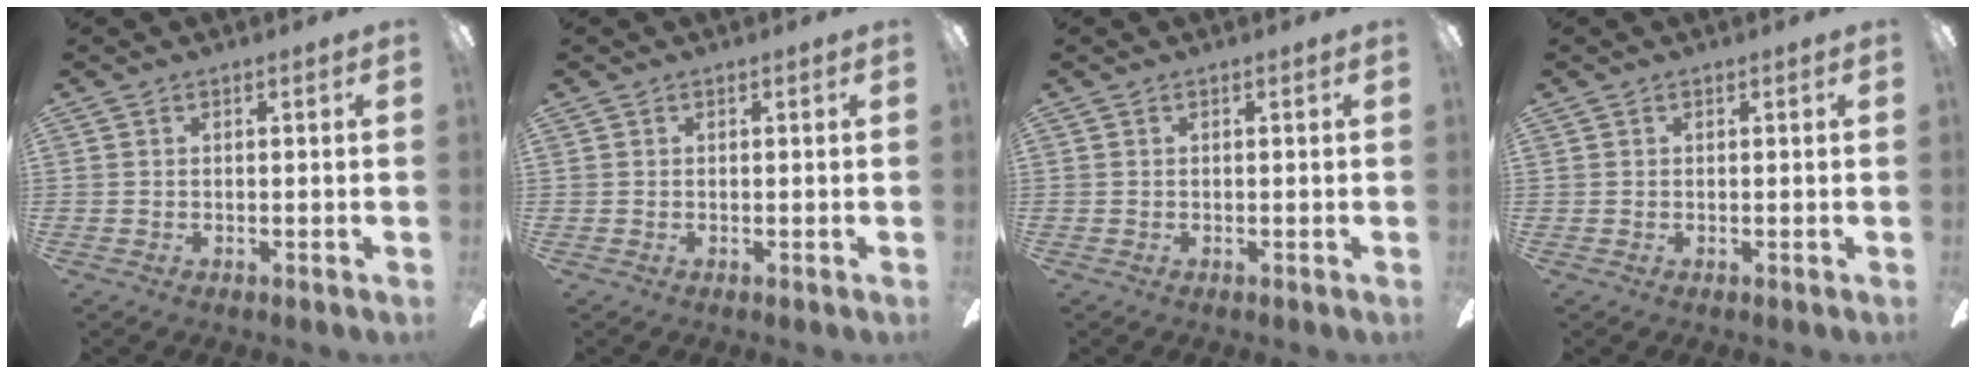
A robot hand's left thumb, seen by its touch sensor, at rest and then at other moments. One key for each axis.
{"total": 0.0}
{"total": 0.0}
{"total": 0.0}